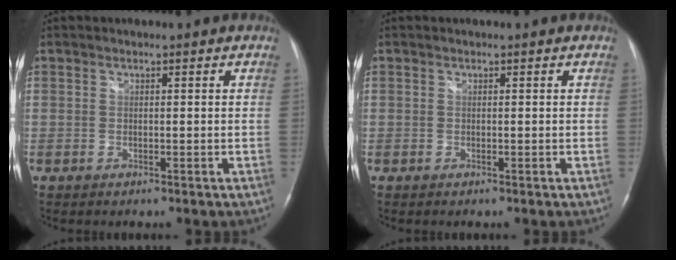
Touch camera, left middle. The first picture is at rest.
{"total": 0.0}